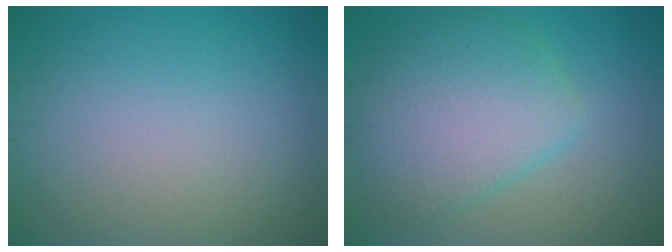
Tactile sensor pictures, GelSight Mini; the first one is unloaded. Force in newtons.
{"total": 7.1, "press": 7.1, "slide": 0.2}